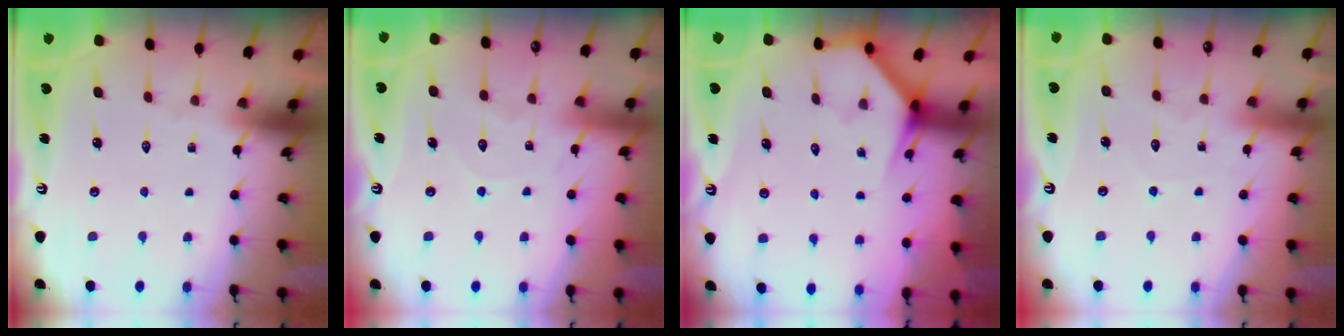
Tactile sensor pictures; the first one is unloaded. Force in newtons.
{"total": 7.0, "press": 7.0, "slide": 0.8}
{"total": 3.8, "press": 3.8, "slide": 0.3}
{"total": 2.4, "press": 2.4, "slide": 0.3}